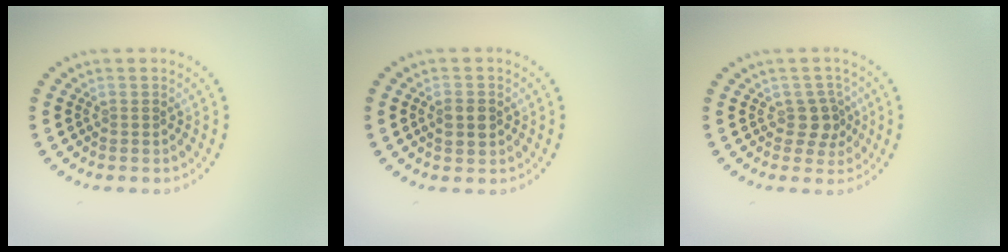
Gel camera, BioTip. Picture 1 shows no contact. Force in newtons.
{"total": 2.4, "press": 2.4, "slide": 0.0}
{"total": 2.3, "press": 2.0, "slide": 1.2}